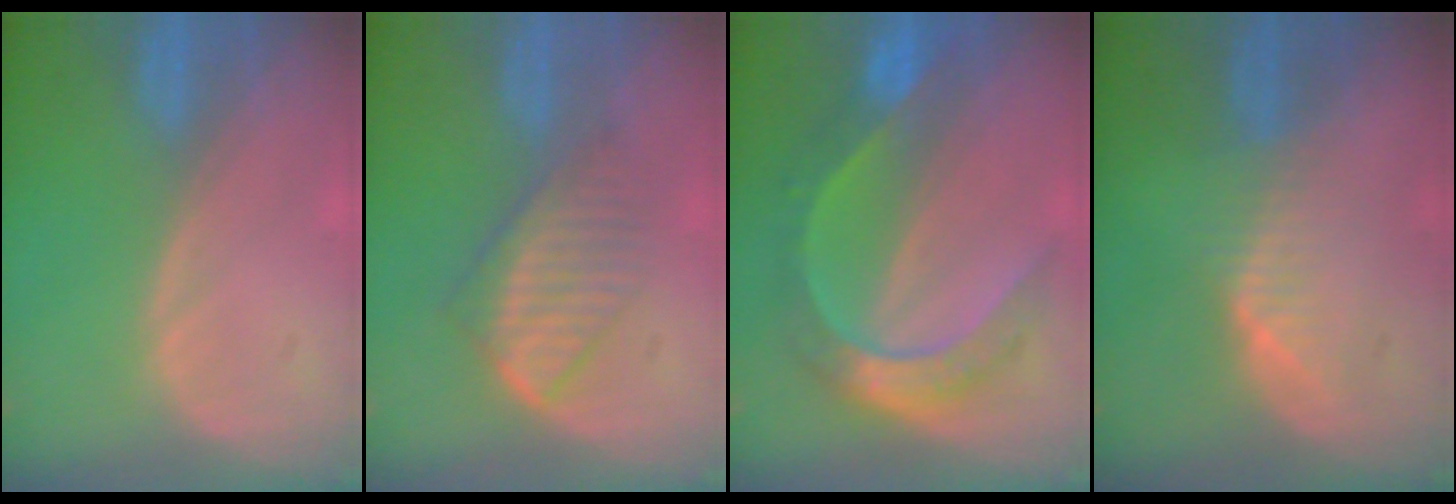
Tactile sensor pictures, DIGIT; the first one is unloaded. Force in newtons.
{"total": 5.9, "press": 5.8, "slide": 1.3}
{"total": 8.4, "press": 8.3, "slide": 0.9}
{"total": 4.3, "press": 4.3, "slide": 0.4}